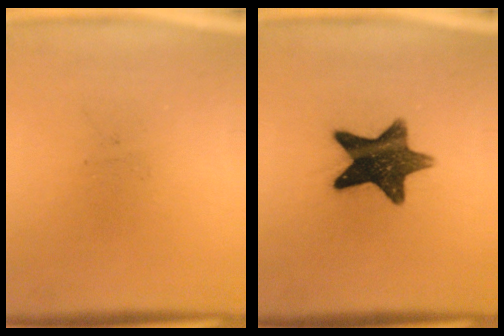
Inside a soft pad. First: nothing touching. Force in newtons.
{"total": 12.6}